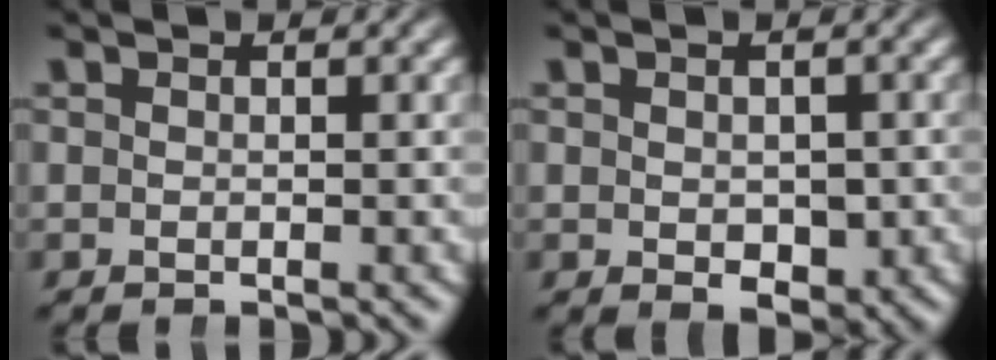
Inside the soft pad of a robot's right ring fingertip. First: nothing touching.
{"total": 2.8, "force": [-1.0, 1.5, 2.1], "torque": [-0.026, -0.022, 0.001]}